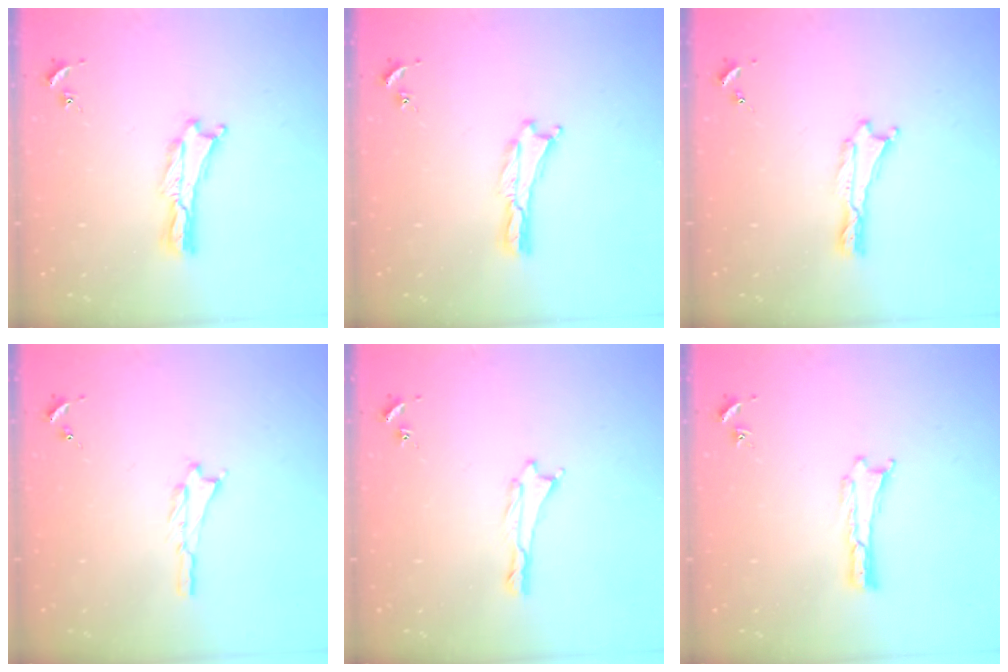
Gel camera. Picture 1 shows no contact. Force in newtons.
{"total": 0.0}
{"total": 0.0}
{"total": 0.8, "press": 0.8, "slide": 0.2}
{"total": 0.6, "press": 0.5, "slide": 0.2}
{"total": 0.0}